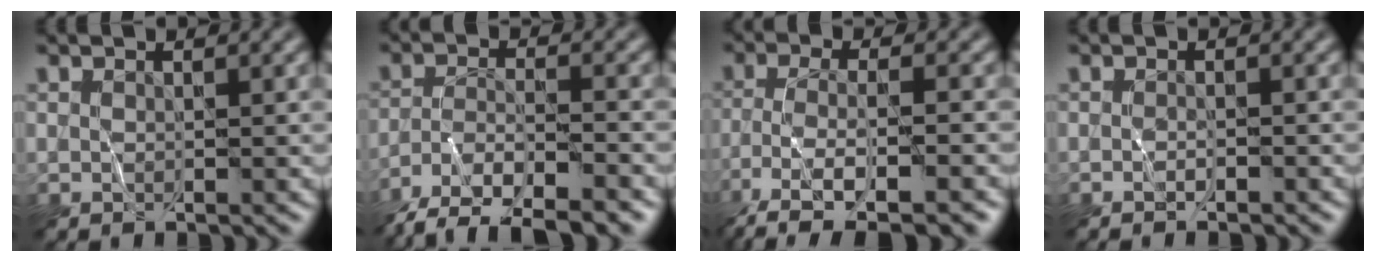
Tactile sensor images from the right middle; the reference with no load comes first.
{"total": 8.6, "force": [-7.1, 2.2, 4.3], "torque": [-0.067, -0.017, -0.123]}
{"total": 8.0, "force": [-5.5, 2.3, 5.3], "torque": [-0.096, 0.002, -0.099]}
{"total": 1.0, "force": [-0.9, 0.0, 0.4], "torque": [0.002, 0.002, -0.016]}